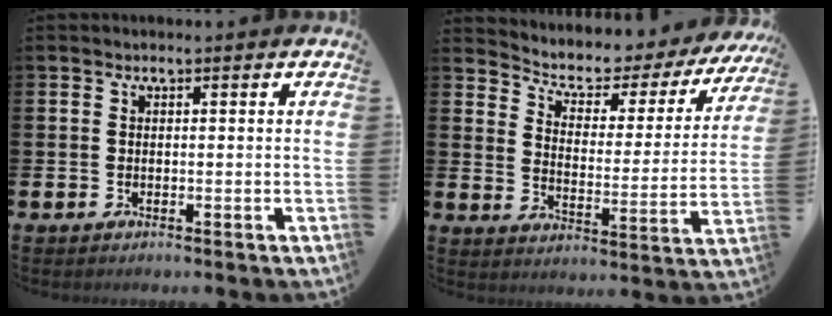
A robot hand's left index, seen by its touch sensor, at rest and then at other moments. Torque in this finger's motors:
{"motor_torque": [1.01, -1.13, 0.38, 0.06]}